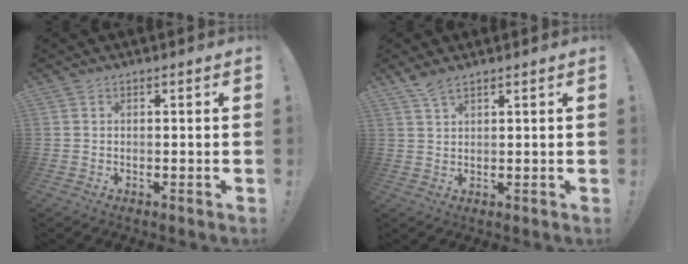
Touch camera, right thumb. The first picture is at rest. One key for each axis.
{"total": 3.5, "fx": 2.7, "fy": 0.7, "fz": 2.2, "tx": -0.043, "ty": -0.014, "tz": 0.048}